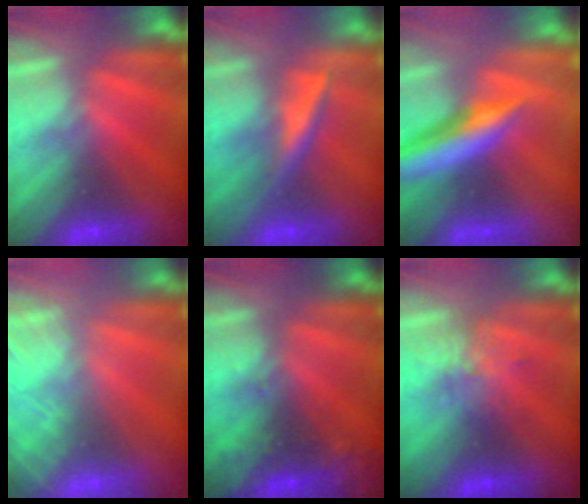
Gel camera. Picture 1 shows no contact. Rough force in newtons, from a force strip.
{"total": 2.4}
{"total": 8.0}
{"total": 8.3}
{"total": 7.3}
{"total": 3.8}